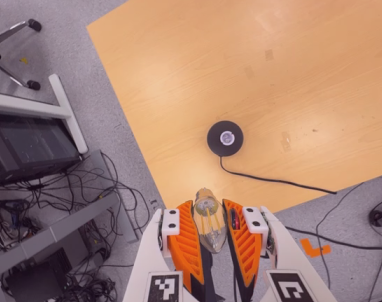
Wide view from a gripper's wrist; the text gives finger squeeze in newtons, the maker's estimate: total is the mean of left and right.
{"total": 22.1, "left": 25.2, "right": 18.9}